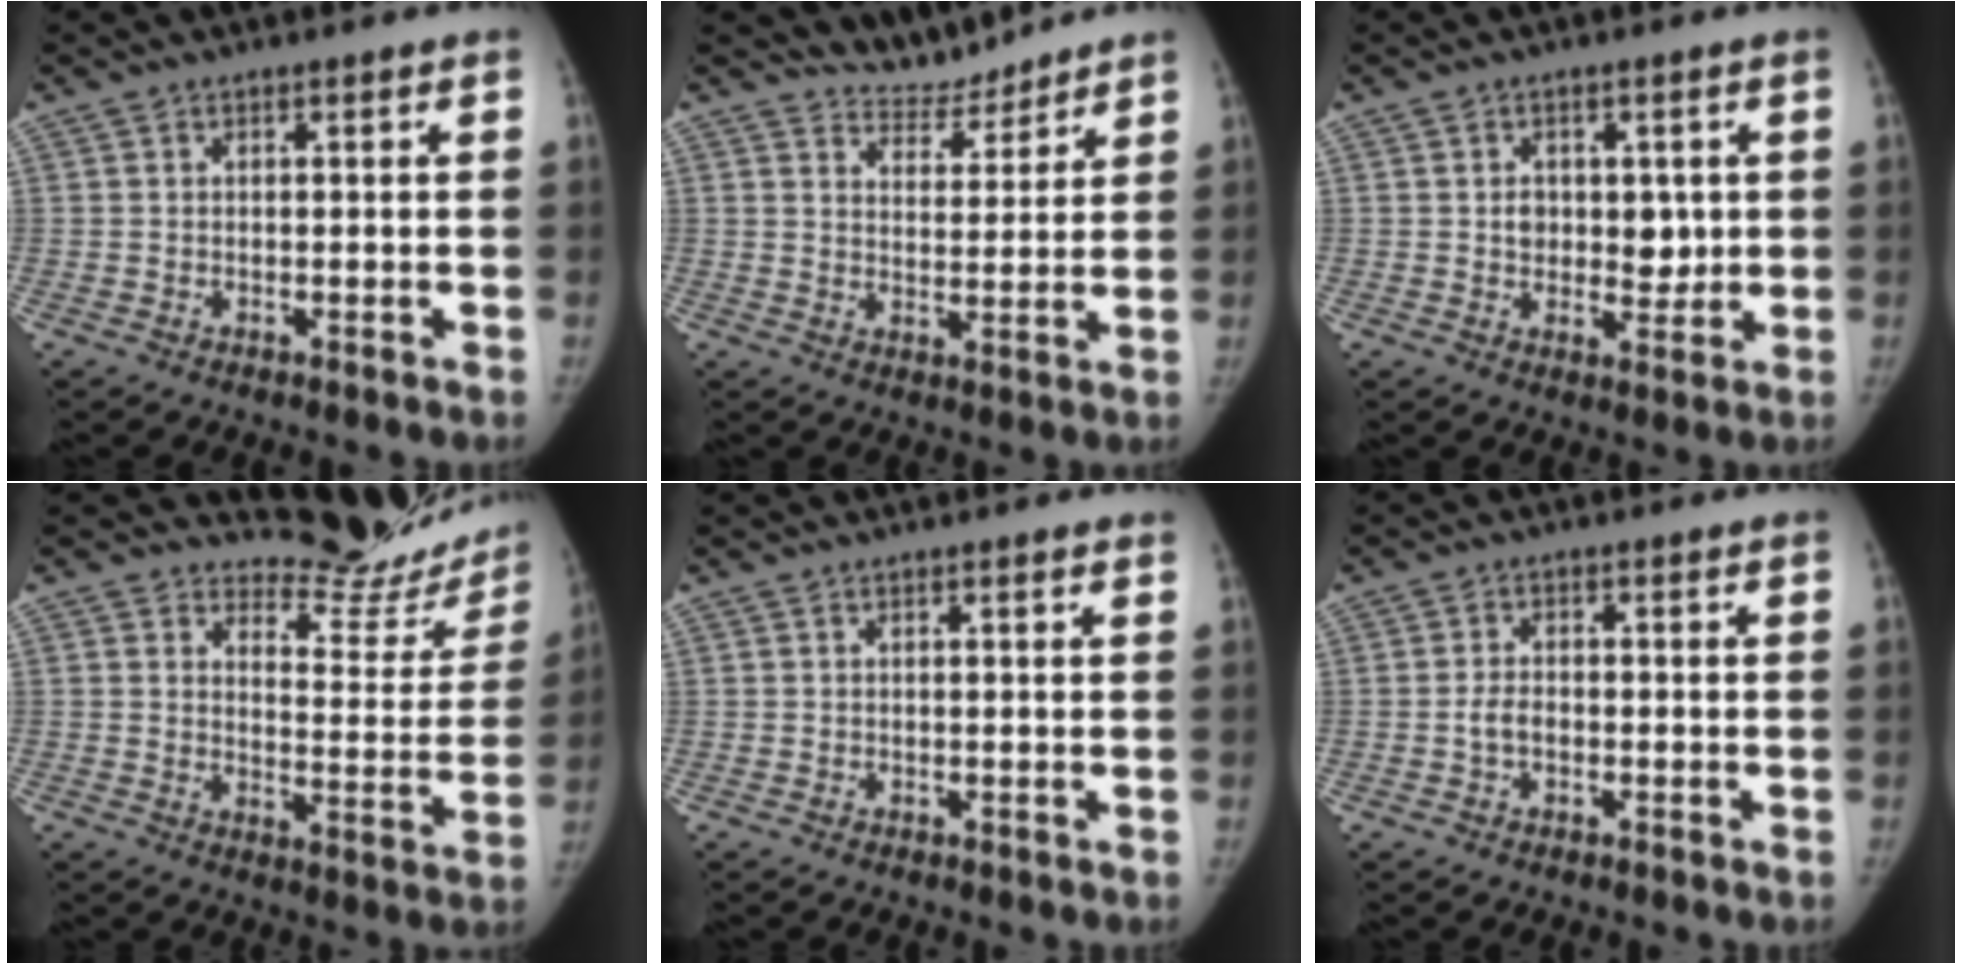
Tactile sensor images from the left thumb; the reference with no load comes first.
{"total": 5.9, "force": [5.6, 1.7, -0.7], "torque": [0.031, -0.048, 0.092]}
{"total": 6.4, "force": [0.7, 4.8, 4.2], "torque": [-0.027, -0.007, 0.016]}
{"total": 15.2, "force": [14.5, 4.6, 1.4], "torque": [0.035, -0.145, 0.162]}
{"total": 0.6, "force": [0.4, 0.1, 0.4], "torque": [-0.004, 0.002, 0.003]}
{"total": 2.6, "force": [-0.8, 1.7, 1.8], "torque": [-0.032, 0.012, -0.017]}